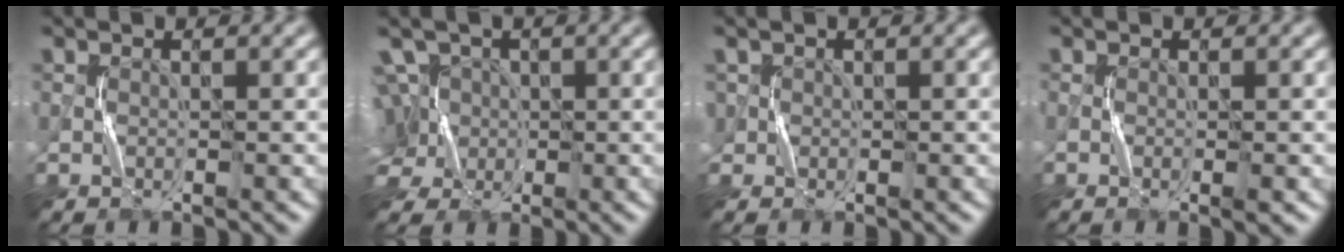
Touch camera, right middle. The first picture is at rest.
{"total": 10.5, "force": [2.0, 8.4, 6.0], "torque": [-0.112, 0.038, -0.014]}
{"total": 1.1, "force": [0.1, 1.1, 0.0], "torque": [0.008, -0.001, 0.000]}
{"total": 0.8, "force": [-0.3, 0.1, 0.8], "torque": [-0.015, -0.003, -0.005]}